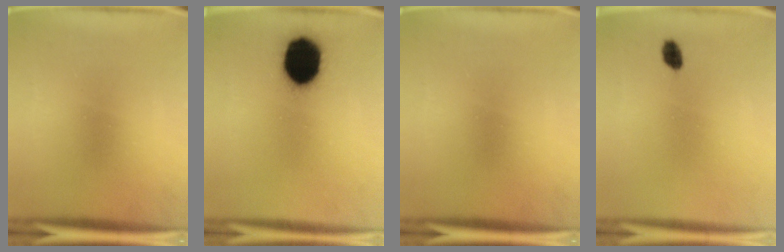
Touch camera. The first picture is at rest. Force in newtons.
{"total": 14.7}
{"total": 0.0}
{"total": 2.1}